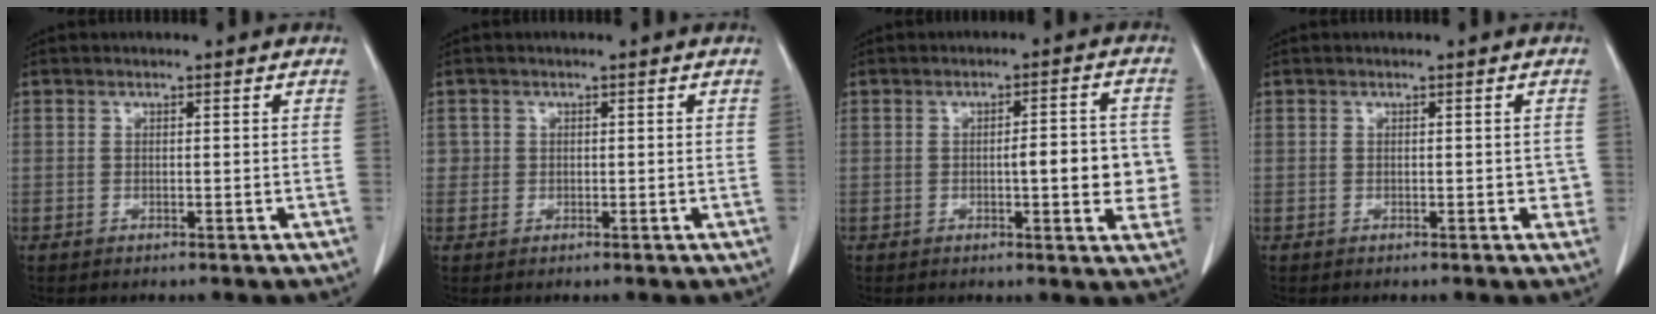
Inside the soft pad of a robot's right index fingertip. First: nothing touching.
{"total": 1.2, "force": [0.1, 1.2, 0.1], "torque": [0.009, 0.005, 0.000]}
{"total": 7.7, "force": [-0.8, 2.0, 7.4], "torque": [-0.090, 0.011, -0.010]}
{"total": 1.5, "force": [-0.1, 1.0, 1.0], "torque": [-0.002, 0.006, -0.002]}